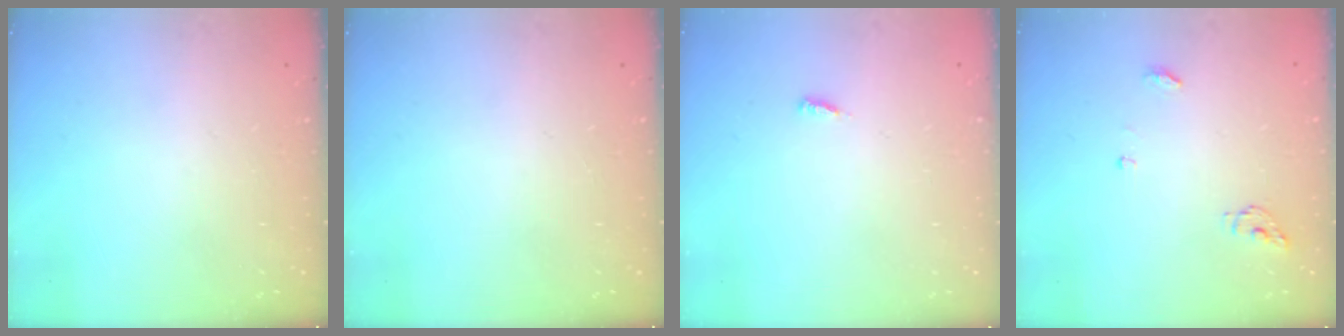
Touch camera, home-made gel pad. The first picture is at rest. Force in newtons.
{"total": 0.0}
{"total": 2.6, "press": 2.6, "slide": 0.3}
{"total": 4.4, "press": 4.3, "slide": 0.5}